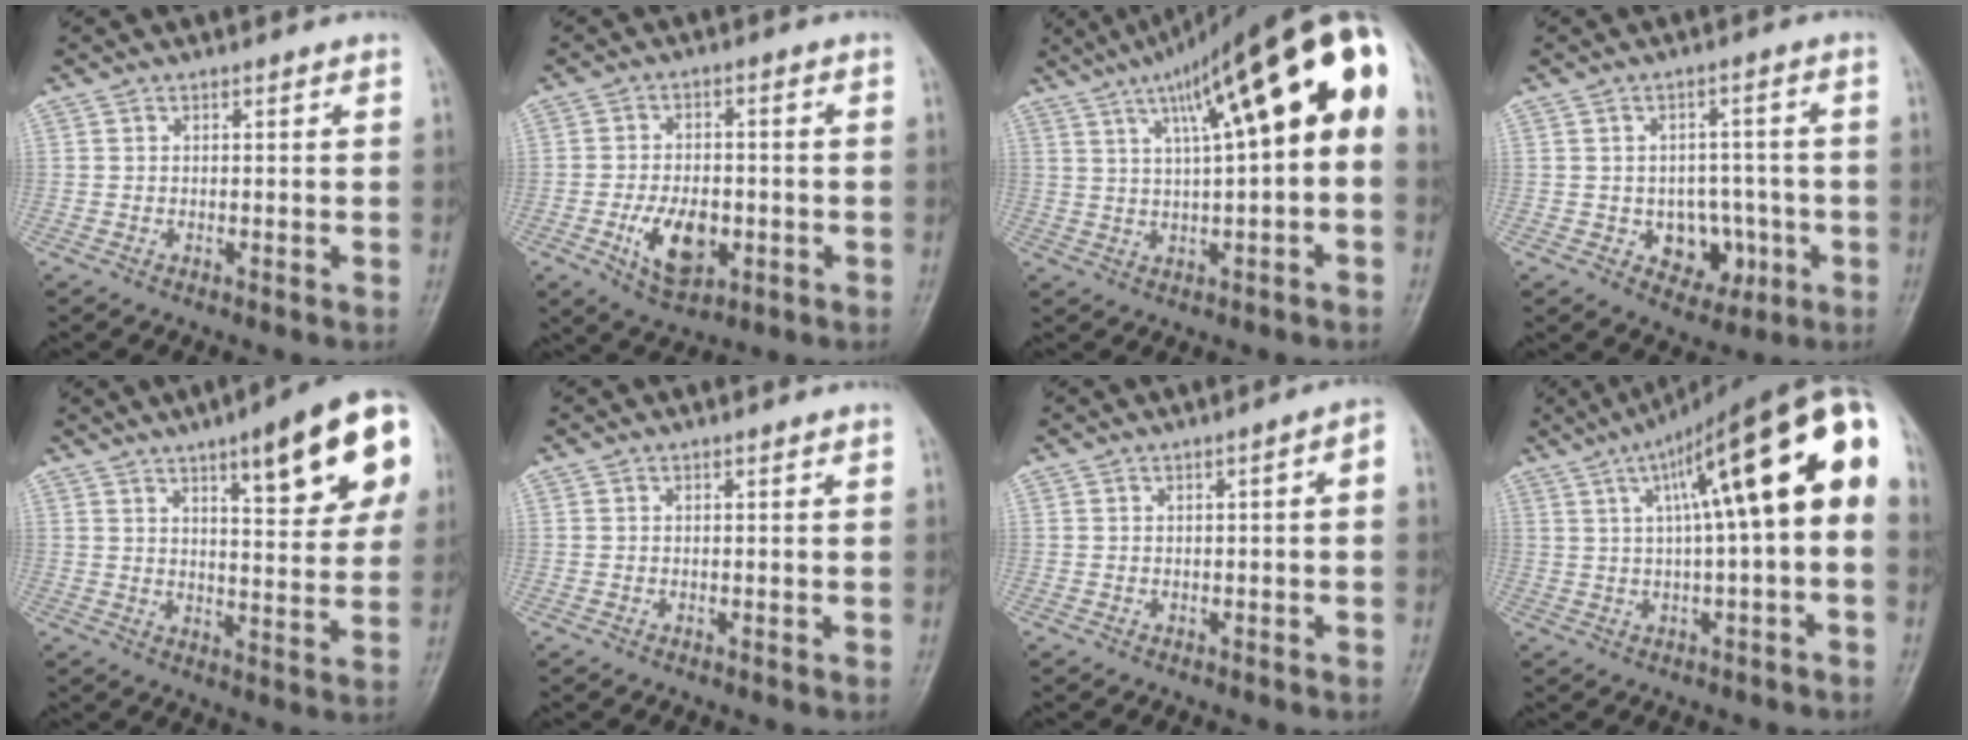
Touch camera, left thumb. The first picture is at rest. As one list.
[{"total": 9.0, "force": [-2.8, 5.3, 6.7], "torque": [-0.102, 0.004, -0.042]}, {"total": 22.2, "force": [6.3, 5.8, 20.5], "torque": [-0.304, 0.041, 0.090]}, {"total": 7.8, "force": [-2.2, 6.1, 4.3], "torque": [-0.018, 0.021, -0.023]}, {"total": 17.8, "force": [8.0, 5.0, 15.1], "torque": [-0.164, -0.019, 0.100]}, {"total": 0.0}, {"total": 2.6, "force": [-0.2, 0.7, 2.5], "torque": [-0.034, 0.019, -0.004]}, {"total": 20.9, "force": [3.9, 4.9, 19.9], "torque": [-0.295, 0.050, 0.055]}]